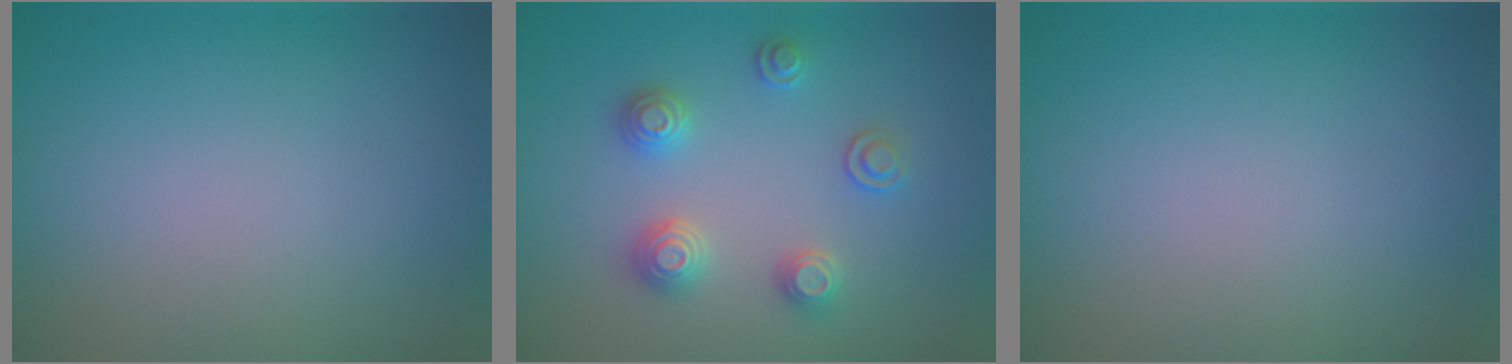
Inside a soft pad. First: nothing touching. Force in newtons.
{"total": 2.9, "press": 2.8, "slide": 0.8}
{"total": 0.0}